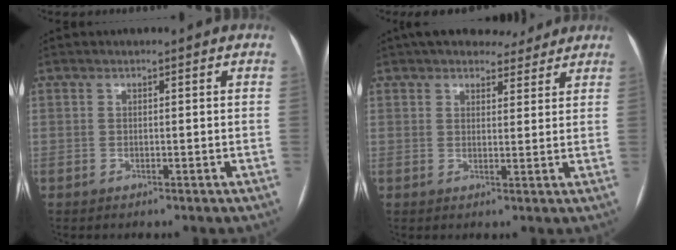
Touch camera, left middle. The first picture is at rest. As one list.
[{"total": 8.2, "force": [7.1, 3.0, 2.6], "torque": [-0.024, 0.013, 0.093]}]